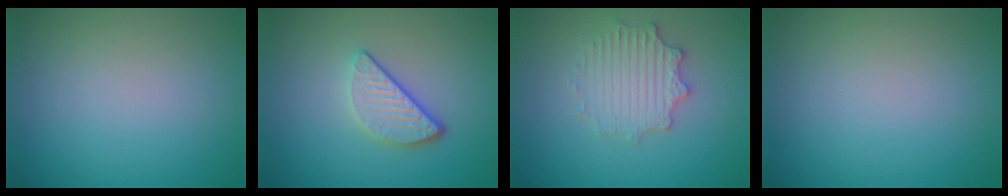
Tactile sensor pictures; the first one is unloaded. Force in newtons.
{"total": 3.3, "press": 2.6, "slide": 2.0}
{"total": 2.9, "press": 2.9, "slide": 0.6}
{"total": 0.0}